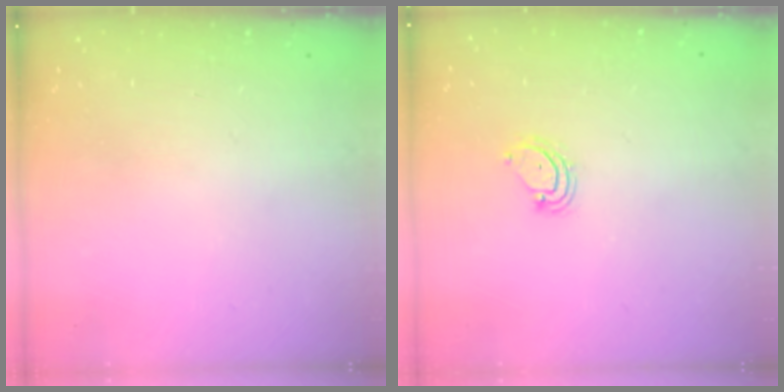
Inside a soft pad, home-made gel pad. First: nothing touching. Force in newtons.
{"total": 4.2, "press": 4.1, "slide": 0.5}